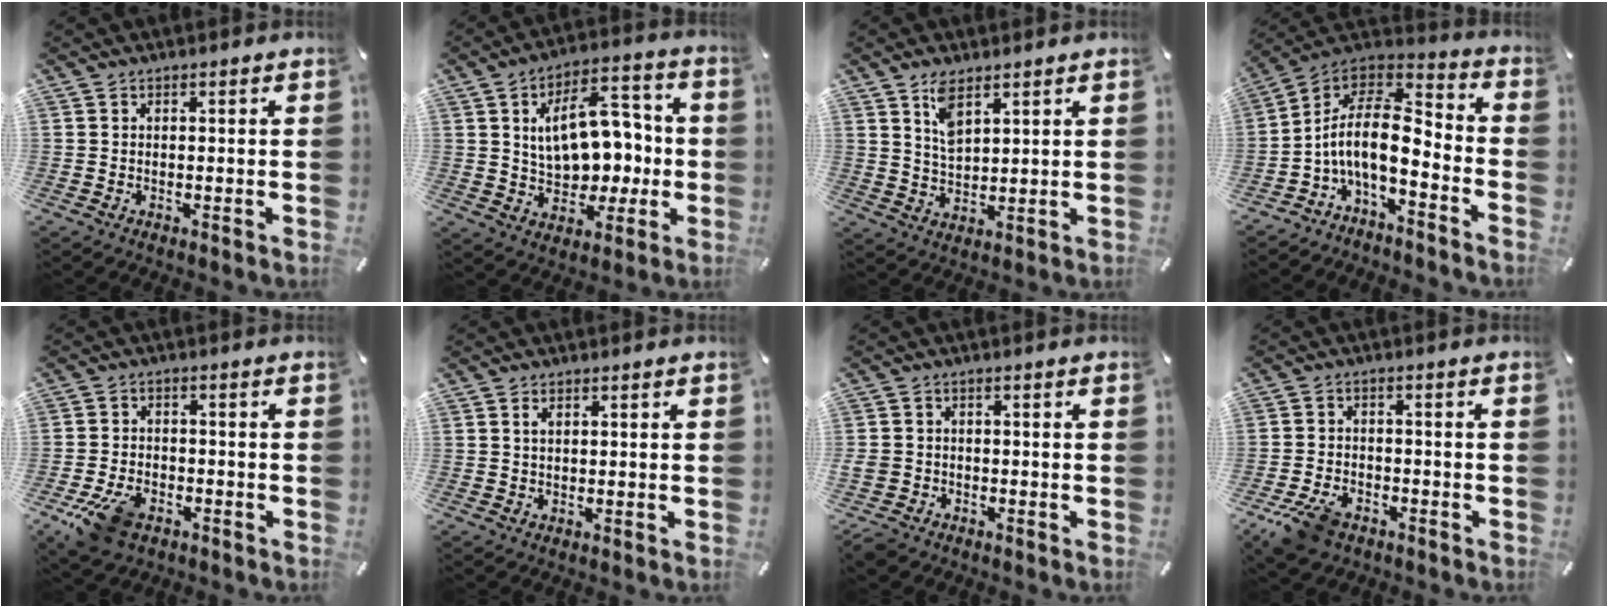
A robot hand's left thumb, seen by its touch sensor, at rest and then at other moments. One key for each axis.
{"total": 16.2, "fx": 1.8, "fy": 11.5, "fz": 11.3, "tx": -0.153, "ty": 0.007, "tz": 0.039}
{"total": 6.0, "fx": 3.7, "fy": 2.9, "fz": 3.7, "tx": -0.075, "ty": -0.007, "tz": 0.067}
{"total": 13.2, "fx": -2.9, "fy": 6.5, "fz": 11.2, "tx": -0.234, "ty": 0.000, "tz": -0.052}
{"total": 9.2, "fx": -4.9, "fy": 5.7, "fz": 5.4, "tx": -0.116, "ty": 0.019, "tz": -0.086}
{"total": 1.5, "fx": 0.6, "fy": 0.9, "fz": 1.0, "tx": -0.022, "ty": 0.004, "tz": 0.010}
{"total": 4.3, "fx": -2.2, "fy": 3.5, "fz": 1.3, "tx": -0.041, "ty": 0.009, "tz": -0.045}
{"total": 7.6, "fx": -4.6, "fy": 4.5, "fz": 3.9, "tx": -0.087, "ty": 0.018, "tz": -0.085}